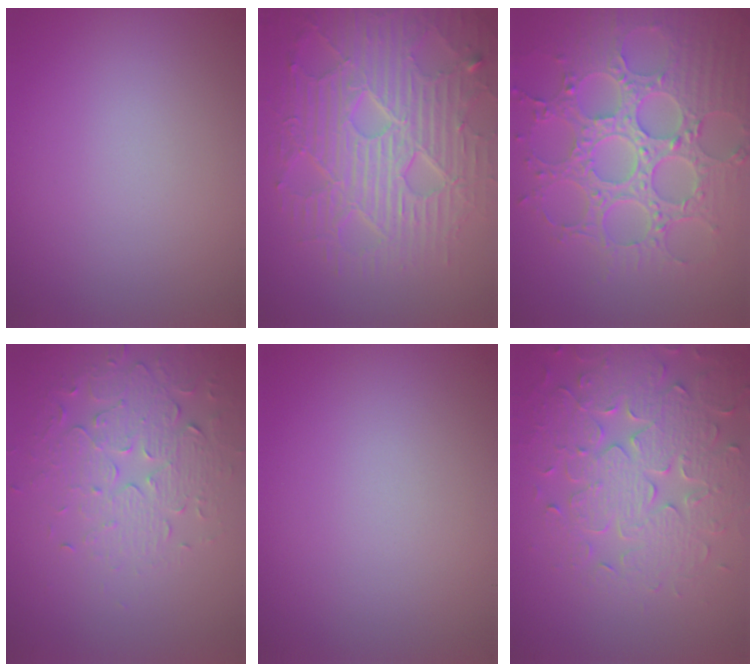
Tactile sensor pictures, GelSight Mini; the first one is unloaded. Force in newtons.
{"total": 9.0, "press": 6.4, "slide": 6.3}
{"total": 8.7, "press": 6.5, "slide": 5.8}
{"total": 4.4, "press": 3.5, "slide": 2.7}
{"total": 0.0}
{"total": 7.1, "press": 5.8, "slide": 4.2}